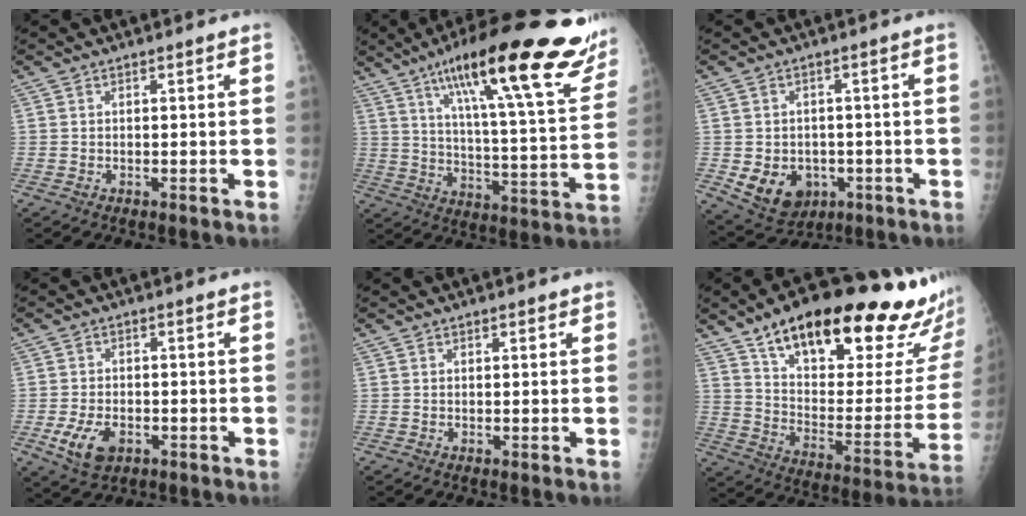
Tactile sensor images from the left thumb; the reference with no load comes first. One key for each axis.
{"total": 28.7, "fx": 18.1, "fy": 5.4, "fz": 21.5, "tx": -0.299, "ty": -0.047, "tz": 0.266}
{"total": 9.4, "fx": -2.5, "fy": 7.6, "fz": 4.8, "tx": -0.056, "ty": 0.008, "tz": -0.019}
{"total": 6.5, "fx": -2.5, "fy": 4.1, "fz": 4.4, "tx": -0.081, "ty": 0.000, "tz": -0.038}
{"total": 0.8, "fx": 0.5, "fy": 0.5, "fz": 0.2, "tx": 0.005, "ty": -0.002, "tz": 0.003}
{"total": 33.9, "fx": 22.5, "fy": 10.7, "fz": 22.9, "tx": -0.298, "ty": -0.056, "tz": 0.332}